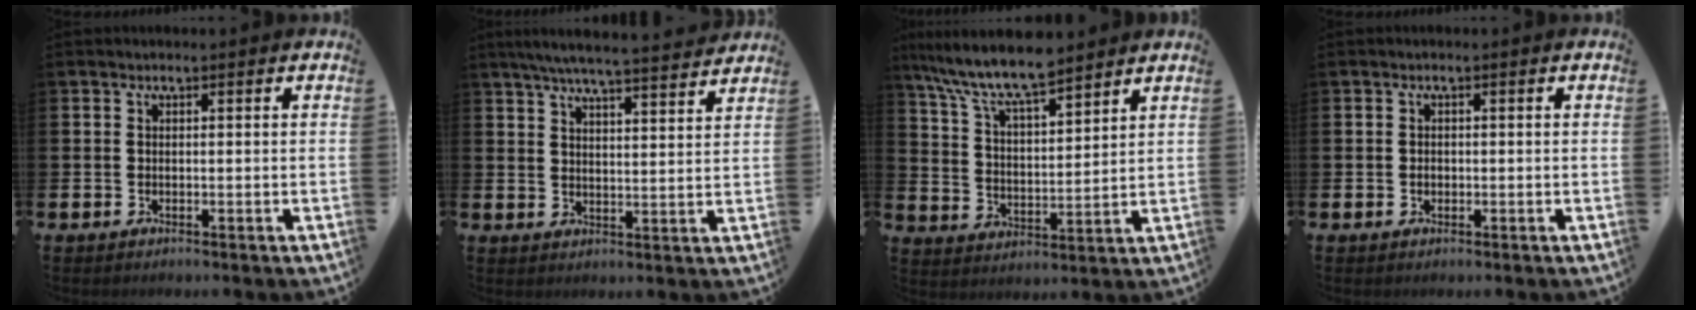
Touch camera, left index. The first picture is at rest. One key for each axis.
{"total": 6.3, "fx": 5.9, "fy": 0.0, "fz": 2.2, "tx": -0.057, "ty": -0.033, "tz": 0.103}
{"total": 9.0, "fx": 8.1, "fy": 1.4, "fz": 3.5, "tx": -0.099, "ty": -0.041, "tz": 0.146}
{"total": 0.8, "fx": -0.1, "fy": 0.7, "fz": 0.4, "tx": -0.005, "ty": 0.004, "tz": -0.004}